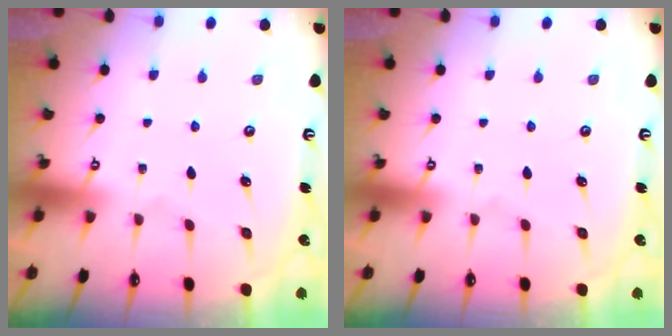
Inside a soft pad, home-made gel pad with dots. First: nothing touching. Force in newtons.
{"total": 0.0}